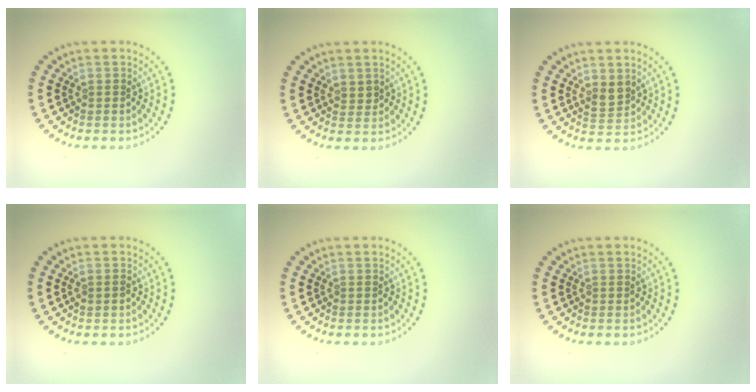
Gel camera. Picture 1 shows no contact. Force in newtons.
{"total": 0.6, "press": 0.3, "slide": 0.5}
{"total": 1.6, "press": 1.4, "slide": 0.7}
{"total": 0.7, "press": 0.7, "slide": 0.1}
{"total": 0.0}
{"total": 0.0}